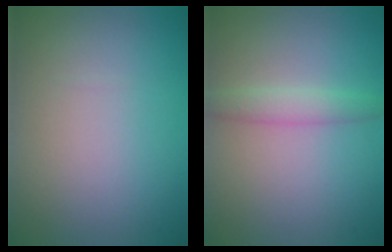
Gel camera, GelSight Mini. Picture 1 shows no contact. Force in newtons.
{"total": 1.8, "press": 1.8, "slide": 0.1}